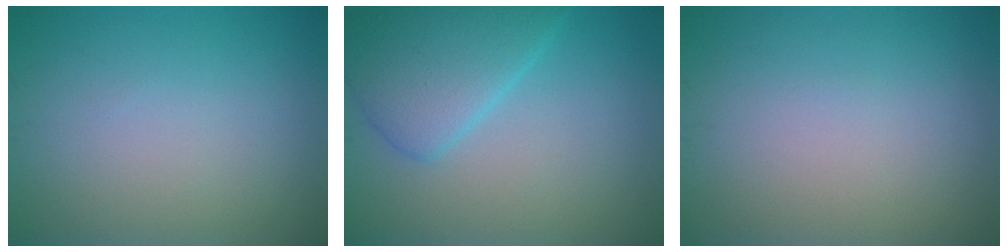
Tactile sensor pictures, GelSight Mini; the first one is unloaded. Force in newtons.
{"total": 4.9, "press": 4.9, "slide": 0.1}
{"total": 0.0}